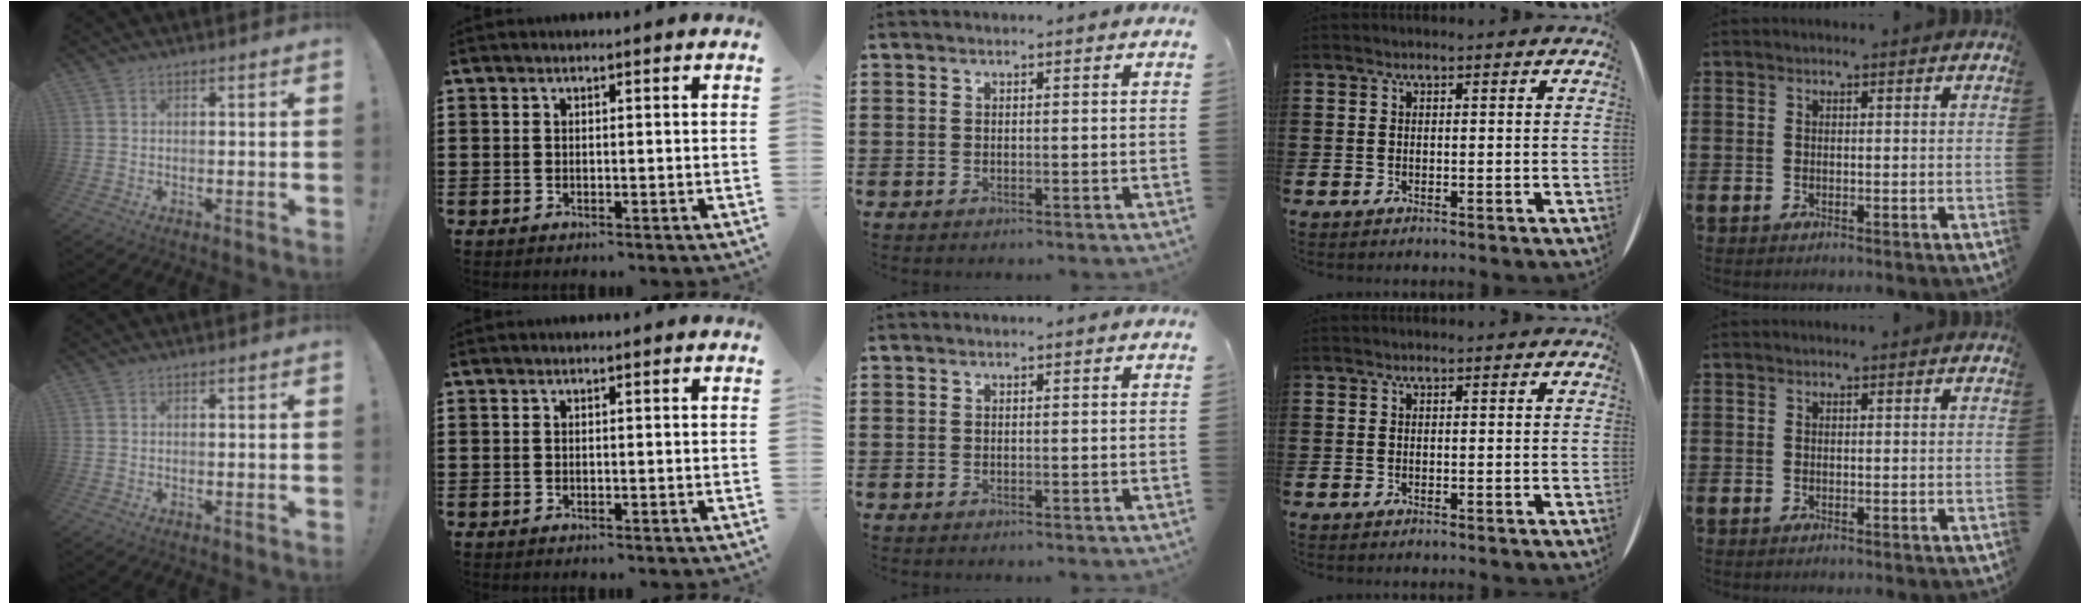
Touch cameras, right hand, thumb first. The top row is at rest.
{}